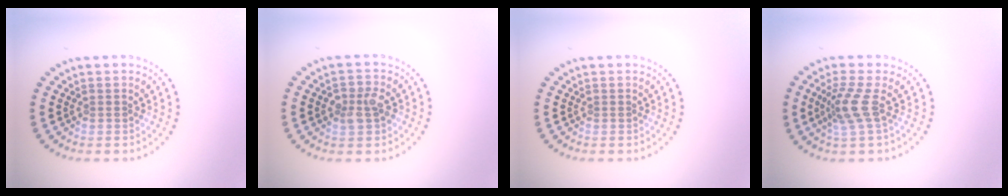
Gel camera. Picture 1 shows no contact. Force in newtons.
{"total": 2.3, "press": 2.3, "slide": 0.2}
{"total": 0.0}
{"total": 2.8, "press": 2.0, "slide": 2.0}